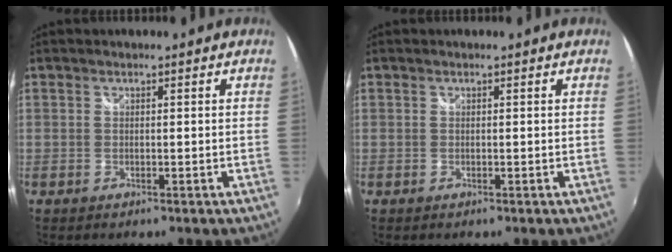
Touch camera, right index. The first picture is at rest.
{"total": 0.0}